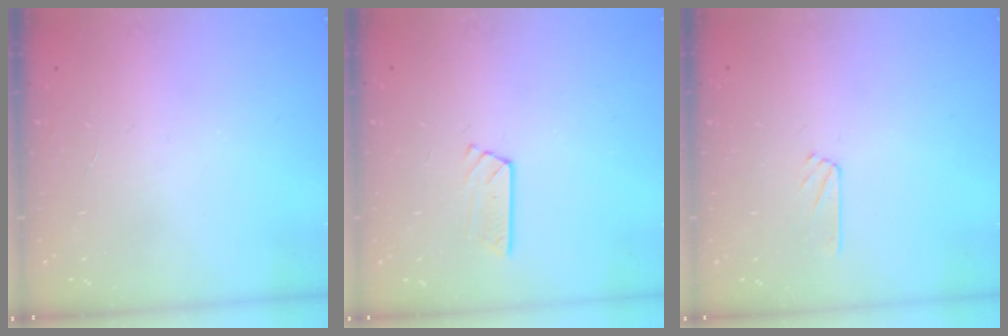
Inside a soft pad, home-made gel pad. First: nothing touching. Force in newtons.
{"total": 3.7, "press": 3.7, "slide": 0.3}
{"total": 2.5, "press": 2.5, "slide": 0.2}